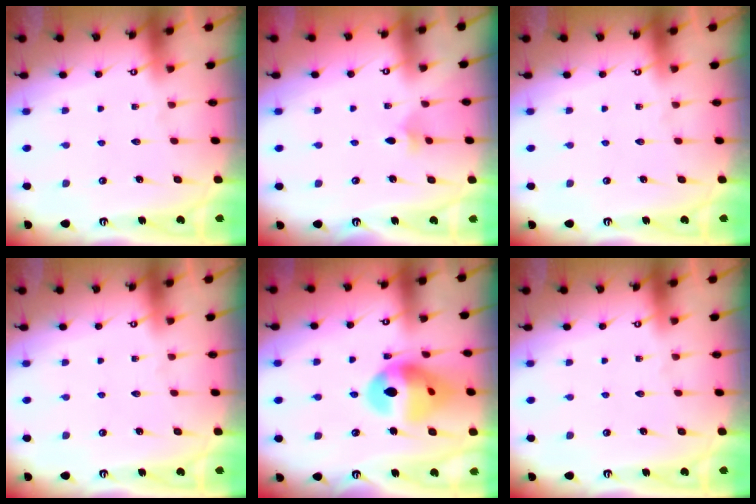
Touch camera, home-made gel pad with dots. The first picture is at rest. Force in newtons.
{"total": 3.6, "press": 3.5, "slide": 0.8}
{"total": 0.0}
{"total": 0.0}
{"total": 15.3, "press": 15.3, "slide": 1.3}
{"total": 0.0}